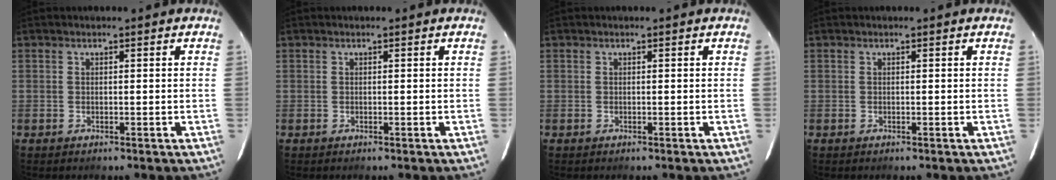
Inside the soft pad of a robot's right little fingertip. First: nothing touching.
{"total": 0.0}
{"total": 0.0}
{"total": 0.0}